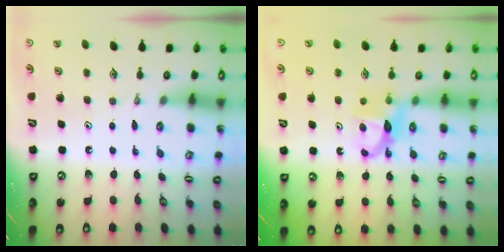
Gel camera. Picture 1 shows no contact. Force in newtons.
{"total": 7.7, "press": 7.7, "slide": 0.1}